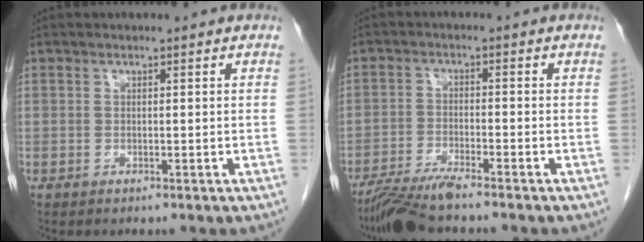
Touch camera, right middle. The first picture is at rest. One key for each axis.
{"total": 6.4, "fx": -5.6, "fy": -0.4, "fz": 3.2, "tx": -0.057, "ty": -0.024, "tz": -0.104}